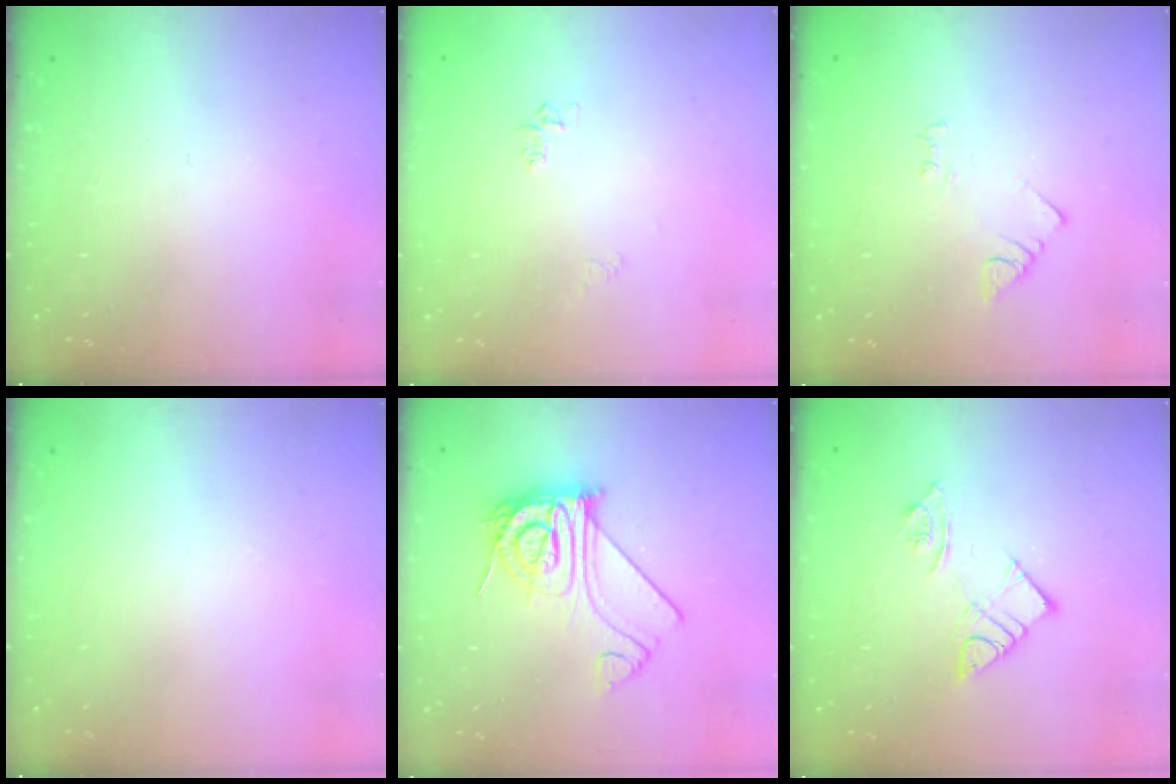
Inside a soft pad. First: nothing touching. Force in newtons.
{"total": 4.2, "press": 4.1, "slide": 0.7}
{"total": 4.2, "press": 4.1, "slide": 0.6}
{"total": 0.0}
{"total": 13.7, "press": 13.6, "slide": 1.2}
{"total": 8.4, "press": 8.4, "slide": 0.6}